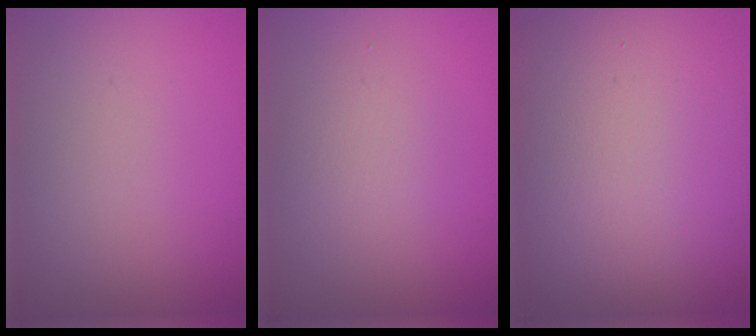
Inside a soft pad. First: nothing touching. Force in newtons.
{"total": 2.6, "press": 2.6, "slide": 0.2}
{"total": 17.9, "press": 17.8, "slide": 1.2}